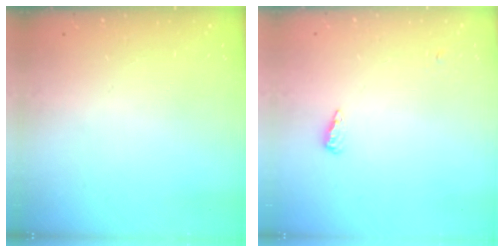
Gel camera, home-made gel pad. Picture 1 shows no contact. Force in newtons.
{"total": 8.7, "press": 5.7, "slide": 6.5}